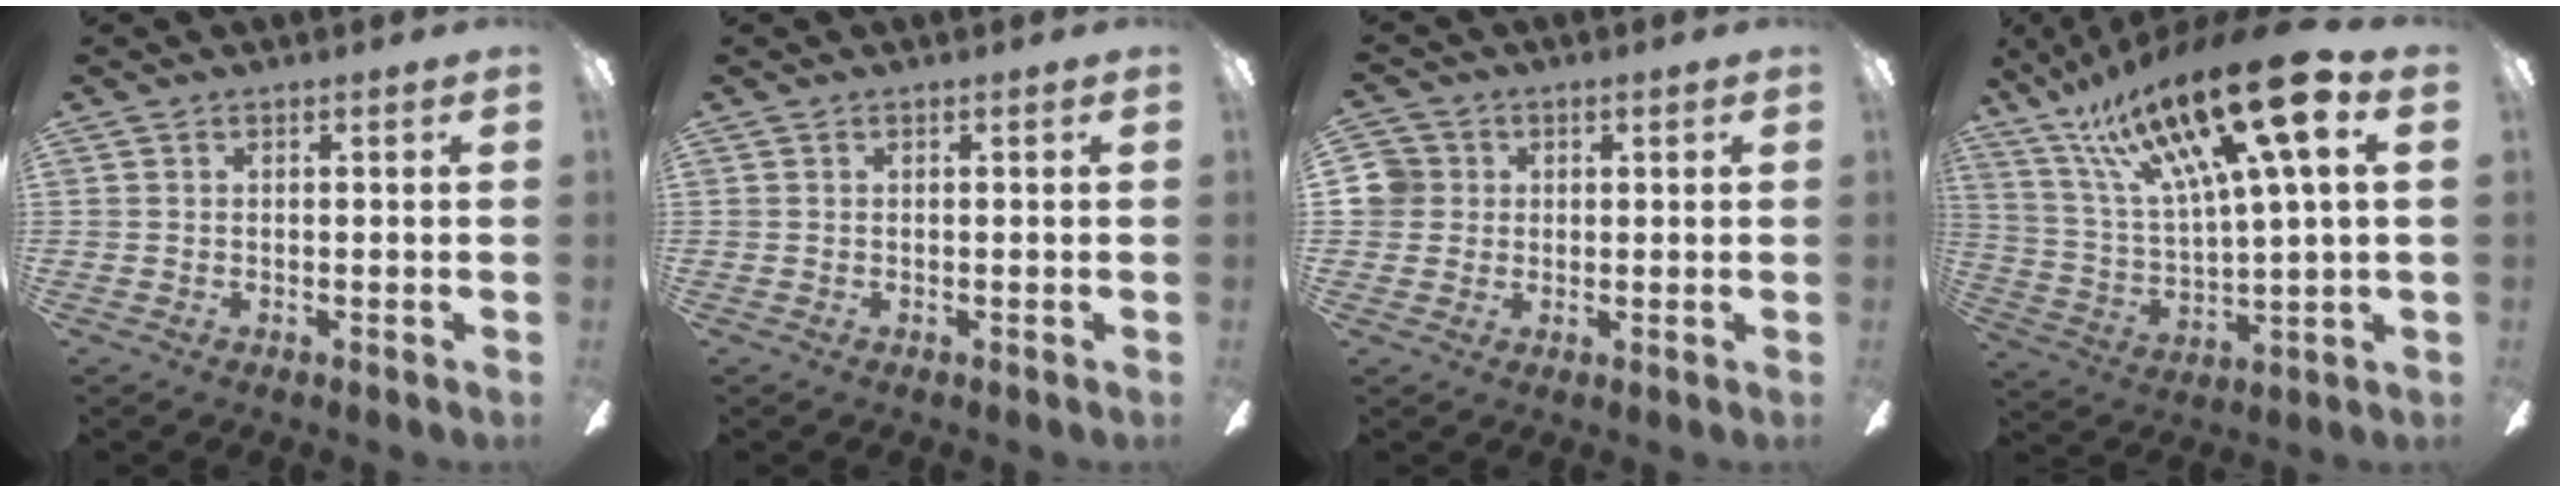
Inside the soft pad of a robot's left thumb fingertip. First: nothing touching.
{"total": 0.0}
{"total": 4.7, "force": [0.8, 4.5, 1.0], "torque": [-0.015, 0.008, 0.015]}
{"total": 24.4, "force": [13.9, 5.6, 19.2], "torque": [-0.350, -0.079, 0.218]}